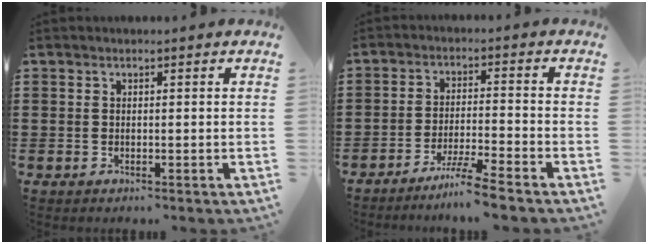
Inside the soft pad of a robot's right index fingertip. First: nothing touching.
{"total": 5.6, "force": [-4.8, -0.7, 2.8], "torque": [-0.059, -0.015, -0.093]}